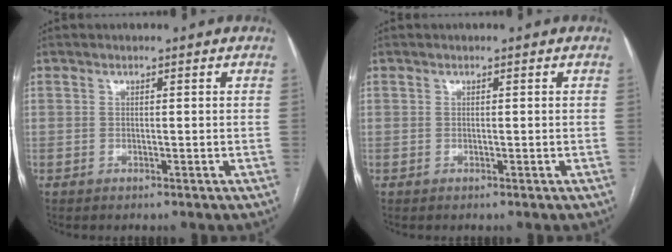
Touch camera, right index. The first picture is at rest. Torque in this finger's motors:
{"motor_torque": [0.01, 0.00, 0.00, 0.00]}